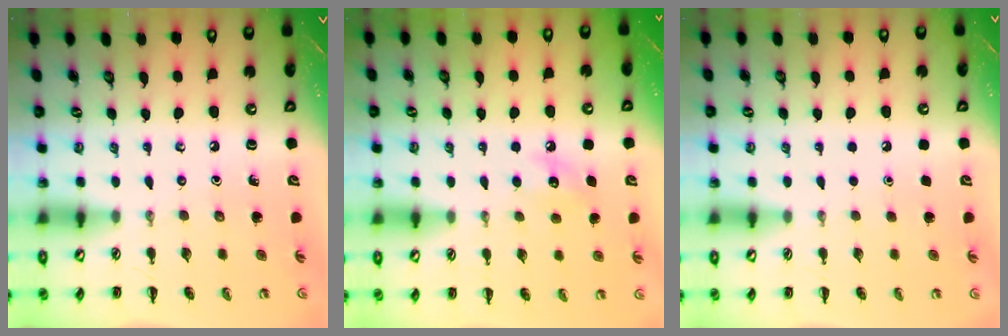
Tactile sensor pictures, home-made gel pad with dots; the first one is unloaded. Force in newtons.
{"total": 8.0, "press": 7.7, "slide": 2.2}
{"total": 1.8, "press": 1.8, "slide": 0.1}